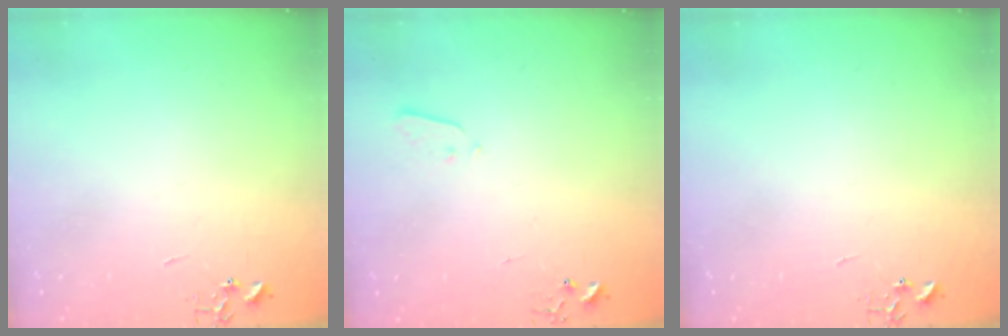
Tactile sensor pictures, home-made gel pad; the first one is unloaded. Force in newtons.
{"total": 3.2, "press": 3.1, "slide": 0.7}
{"total": 0.0}